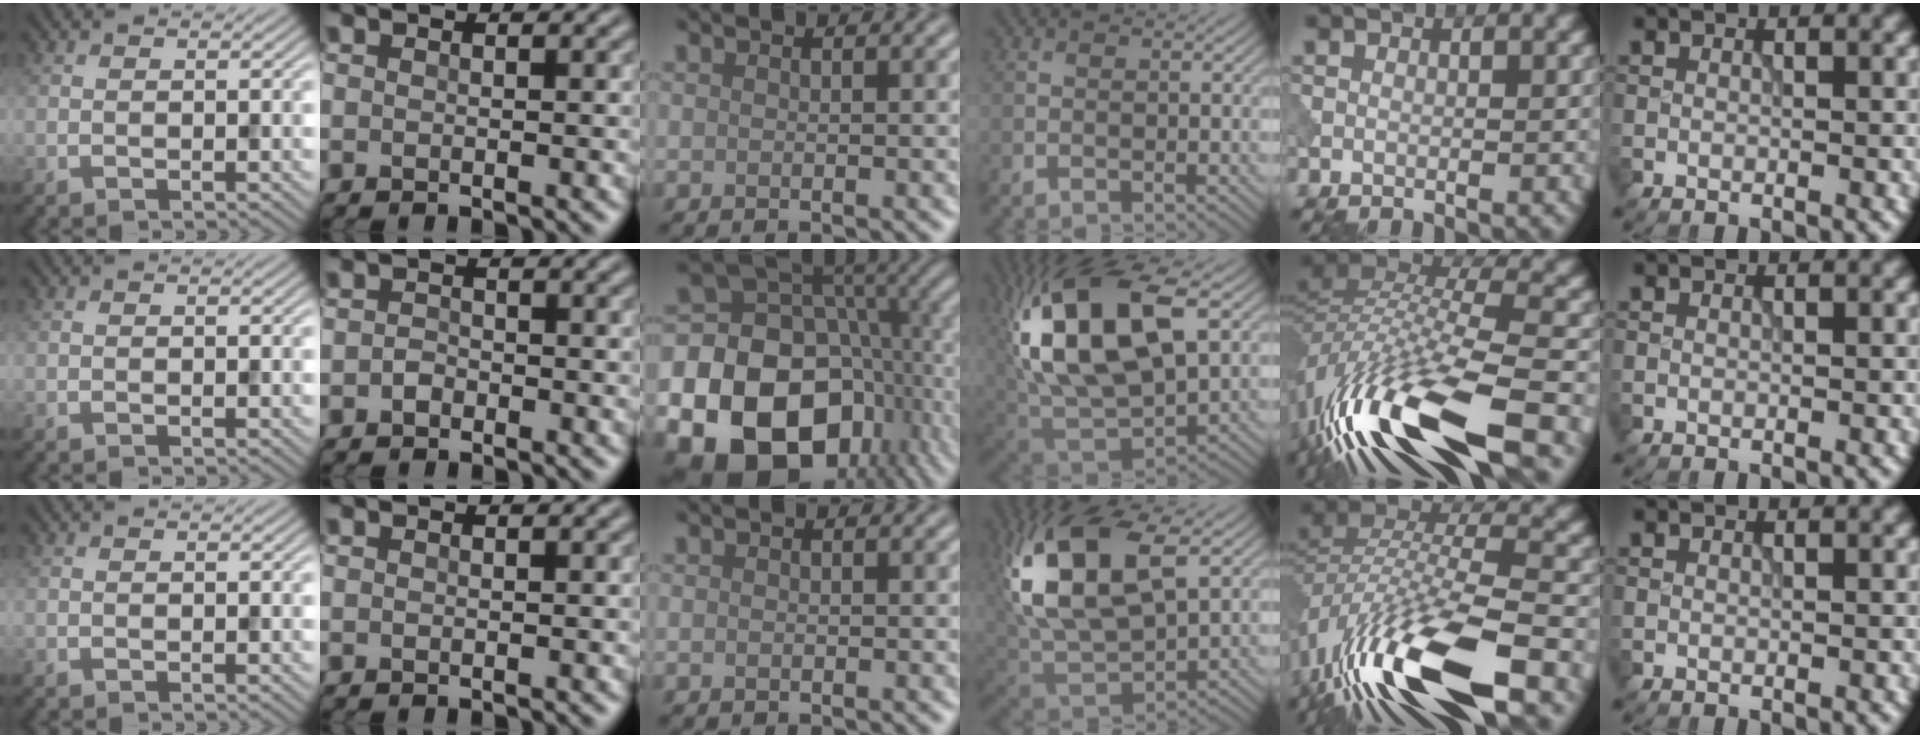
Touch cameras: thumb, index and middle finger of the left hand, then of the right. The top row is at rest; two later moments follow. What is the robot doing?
{"motion": "extract", "object": "peg toy"}